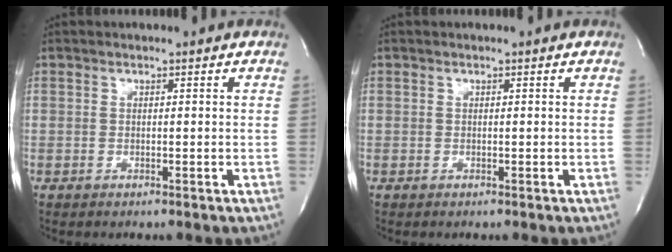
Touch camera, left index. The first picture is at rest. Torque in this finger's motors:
{"motor_torque": [0.00, 0.00, 0.00, 0.00]}